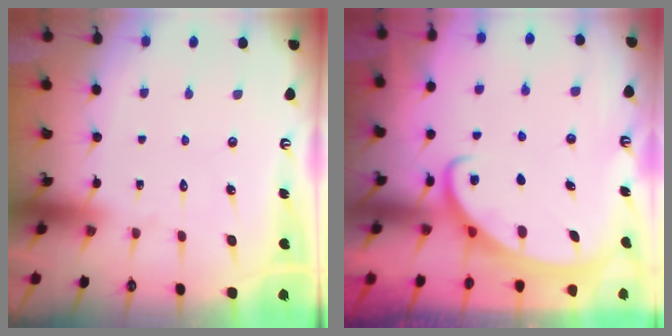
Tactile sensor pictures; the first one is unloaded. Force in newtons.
{"total": 2.5, "press": 2.4, "slide": 0.4}